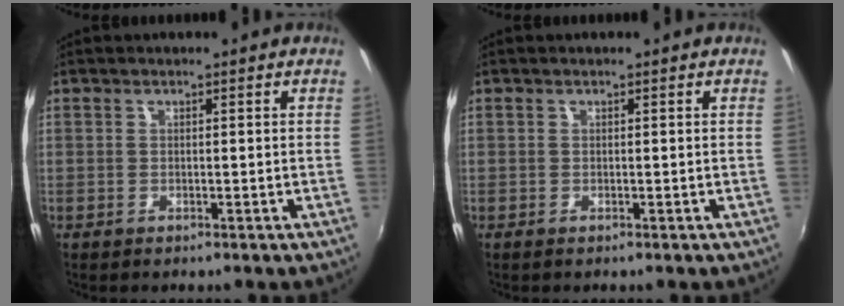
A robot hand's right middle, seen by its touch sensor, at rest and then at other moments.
{"total": 0.0}